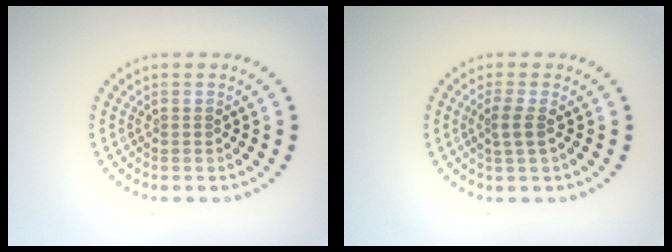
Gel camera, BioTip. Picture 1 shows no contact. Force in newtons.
{"total": 1.7, "press": 1.4, "slide": 0.9}